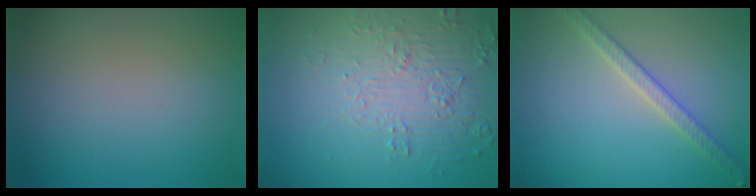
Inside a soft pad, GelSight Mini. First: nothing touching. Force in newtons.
{"total": 5.7, "press": 3.9, "slide": 4.2}
{"total": 2.9, "press": 2.8, "slide": 0.6}